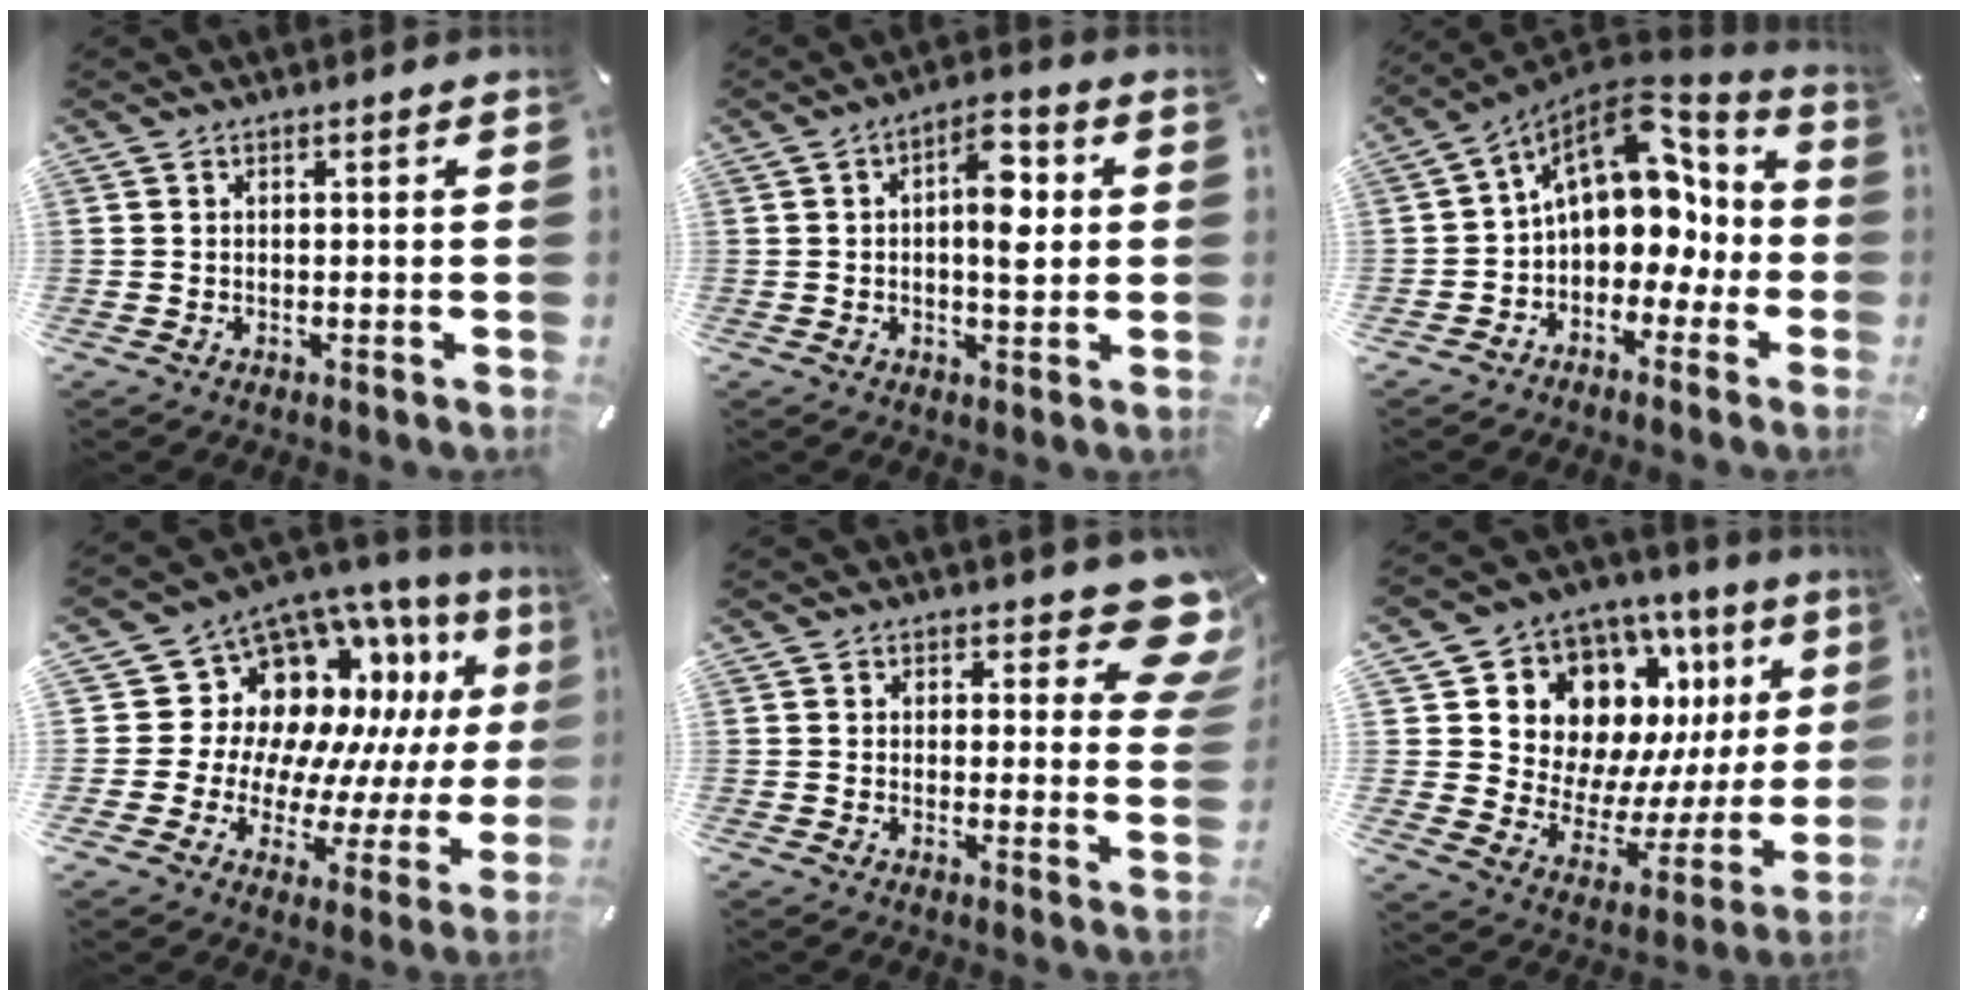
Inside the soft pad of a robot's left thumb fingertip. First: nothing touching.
{"total": 9.2, "force": [1.2, 4.1, 8.2], "torque": [-0.112, -0.001, 0.013]}
{"total": 16.1, "force": [4.1, 11.7, 10.4], "torque": [-0.141, -0.034, 0.074]}
{"total": 14.6, "force": [6.7, 11.2, 6.6], "torque": [-0.103, -0.083, 0.133]}
{"total": 8.9, "force": [5.8, 4.2, 5.3], "torque": [-0.049, -0.041, 0.100]}
{"total": 13.6, "force": [8.4, 9.8, 4.5], "torque": [-0.064, -0.094, 0.160]}